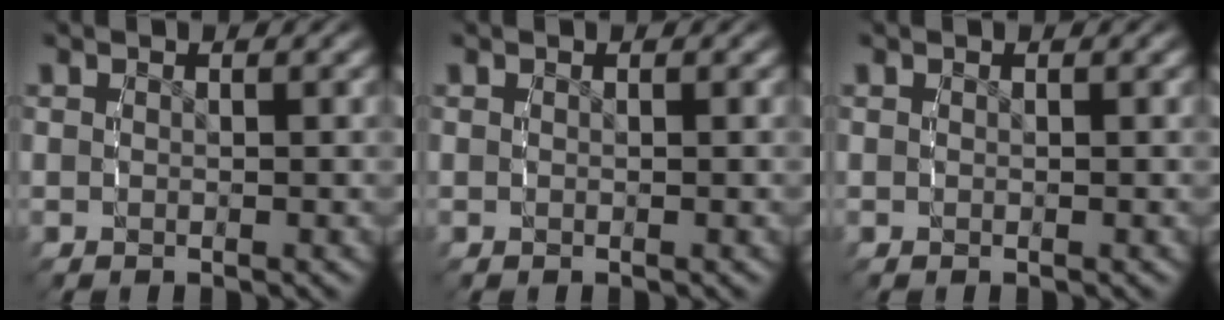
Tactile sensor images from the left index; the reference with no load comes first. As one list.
[{"total": 0.0}, {"total": 0.0}]